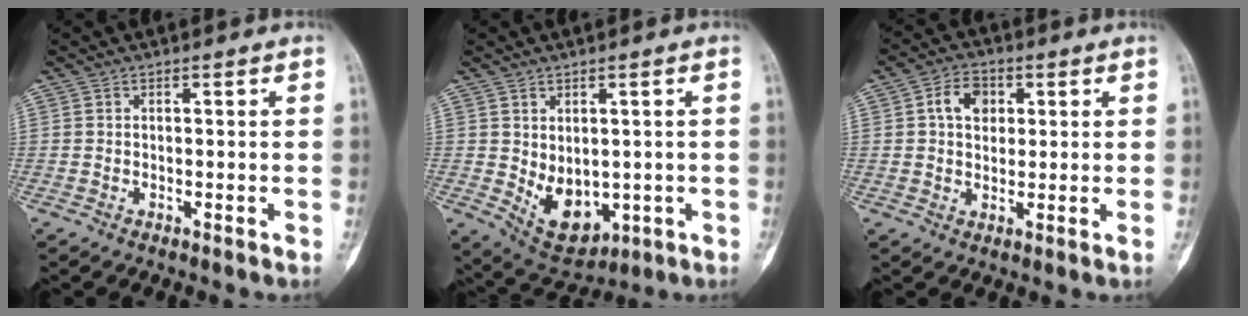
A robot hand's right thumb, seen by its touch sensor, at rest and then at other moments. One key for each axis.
{"total": 9.2, "fx": -1.0, "fy": 6.2, "fz": 6.7, "tx": -0.077, "ty": -0.009, "tz": 0.015}
{"total": 5.4, "fx": 1.8, "fy": 4.7, "fz": 2.1, "tx": -0.019, "ty": 0.010, "tz": 0.025}